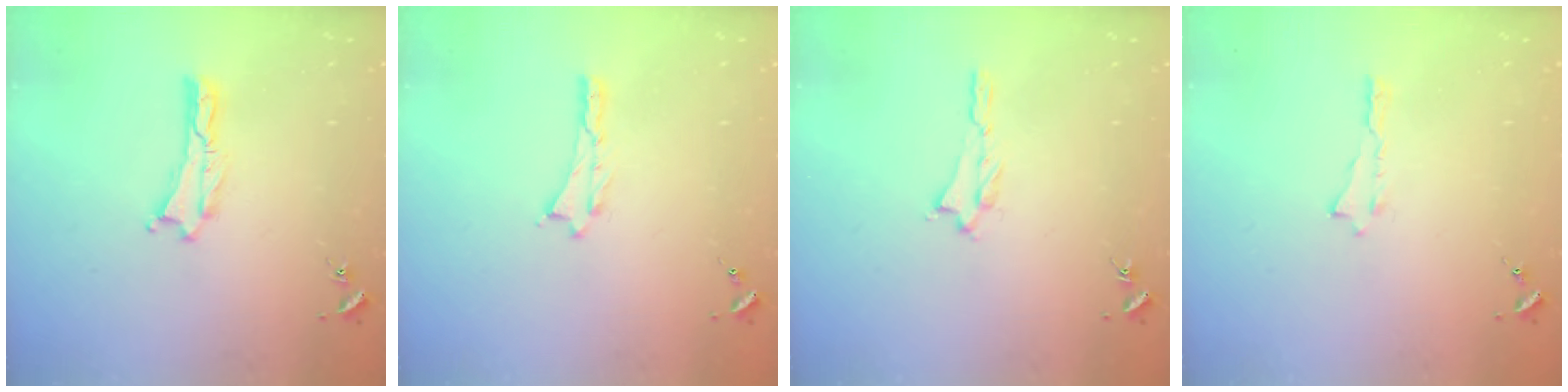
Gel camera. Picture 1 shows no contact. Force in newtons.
{"total": 0.0}
{"total": 1.2, "press": 1.2, "slide": 0.3}
{"total": 0.0}